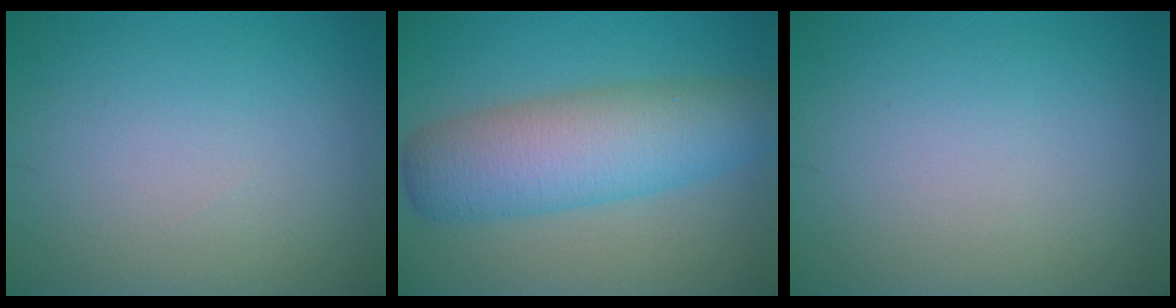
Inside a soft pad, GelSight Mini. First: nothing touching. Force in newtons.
{"total": 7.9, "press": 7.9, "slide": 0.3}
{"total": 0.0}